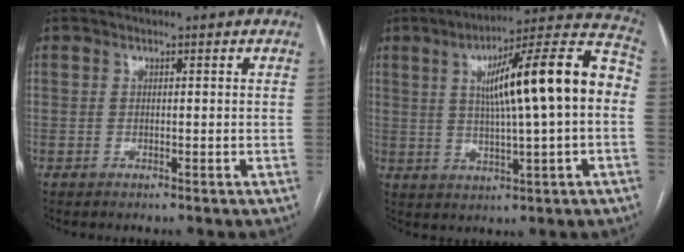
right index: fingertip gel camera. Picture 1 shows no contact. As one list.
[{"total": 17.7, "force": [1.9, 1.6, 17.5], "torque": [-0.261, 0.036, 0.025]}]